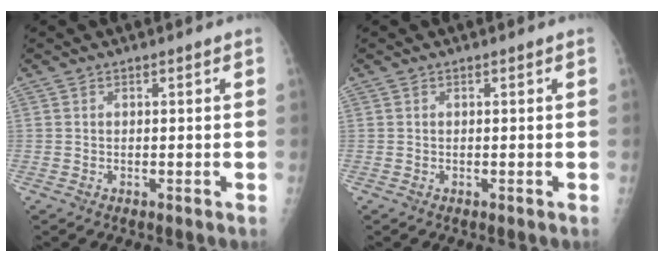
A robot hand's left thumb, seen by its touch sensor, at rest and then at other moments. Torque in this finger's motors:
{"motor_torque": [0.50, -0.08, 0.17, 0.09, 0.00]}